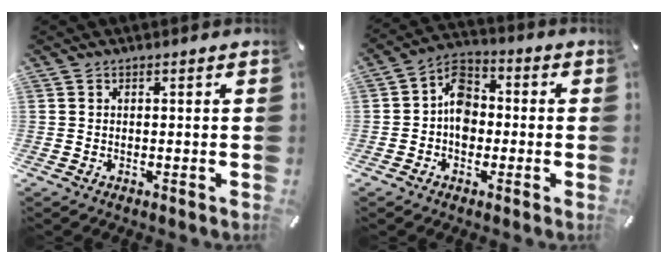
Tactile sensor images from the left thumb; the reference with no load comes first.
{"total": 8.5, "force": [-1.1, 6.8, 5.0], "torque": [-0.084, 0.019, -0.020]}